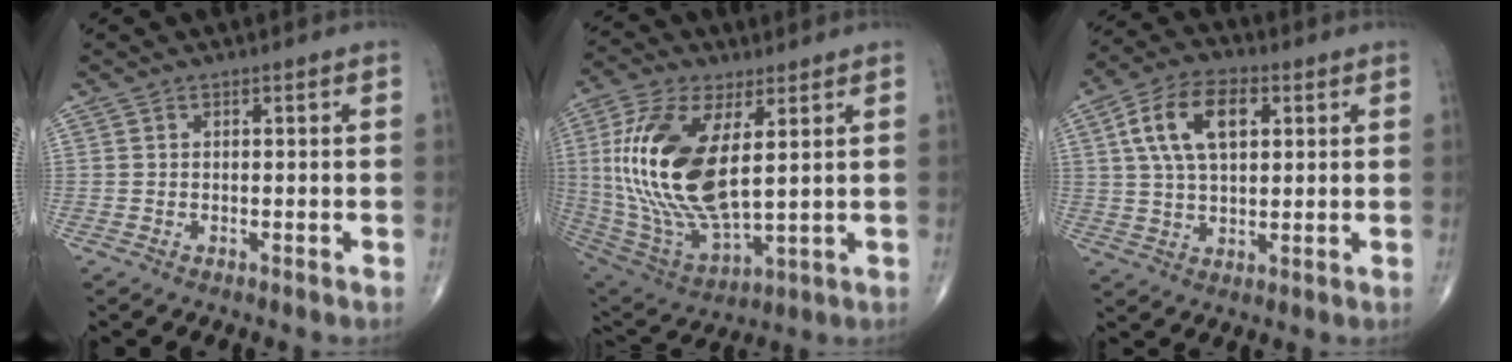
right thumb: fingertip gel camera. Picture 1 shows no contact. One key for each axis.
{"total": 22.0, "fx": 4.0, "fy": 10.0, "fz": 19.2, "tx": -0.403, "ty": -0.025, "tz": 0.083}
{"total": 12.0, "fx": 3.5, "fy": 6.7, "fz": 9.4, "tx": -0.166, "ty": 0.009, "tz": 0.062}